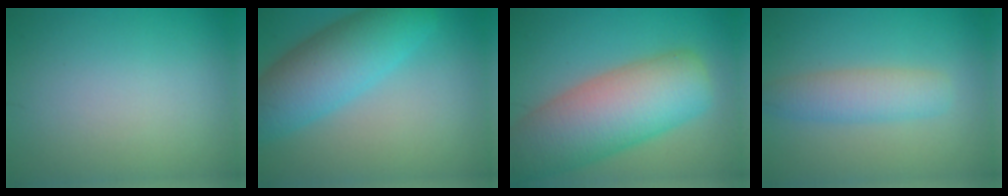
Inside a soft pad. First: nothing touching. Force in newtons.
{"total": 7.6, "press": 7.6, "slide": 0.2}
{"total": 10.6, "press": 10.6, "slide": 0.6}
{"total": 3.5, "press": 3.5, "slide": 0.2}